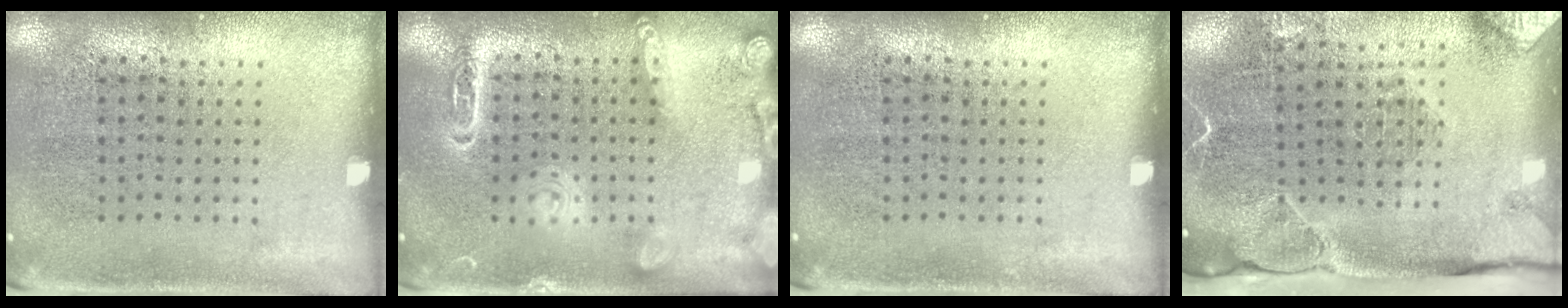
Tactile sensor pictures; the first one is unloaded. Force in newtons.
{"total": 1.9, "press": 1.8, "slide": 0.4}
{"total": 0.0}
{"total": 2.3, "press": 2.1, "slide": 1.1}